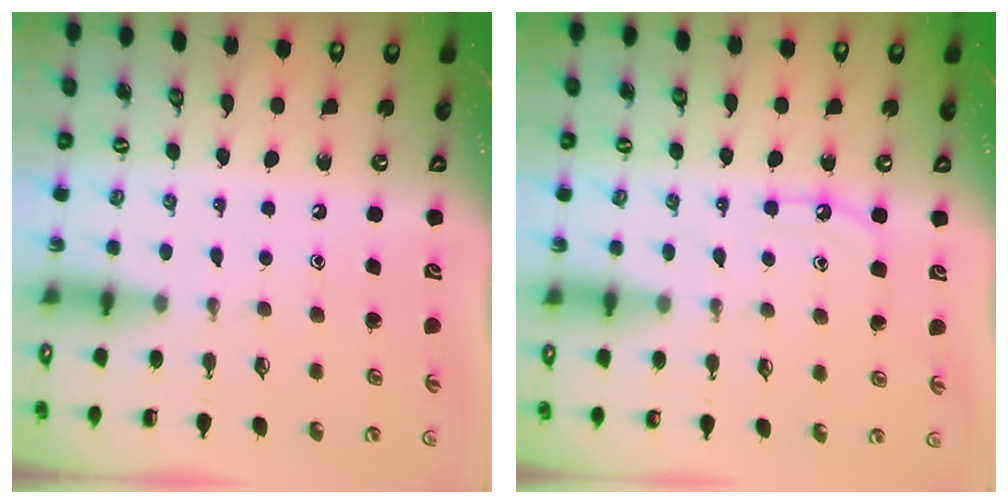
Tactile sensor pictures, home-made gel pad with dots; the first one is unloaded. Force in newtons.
{"total": 6.9, "press": 6.8, "slide": 0.7}